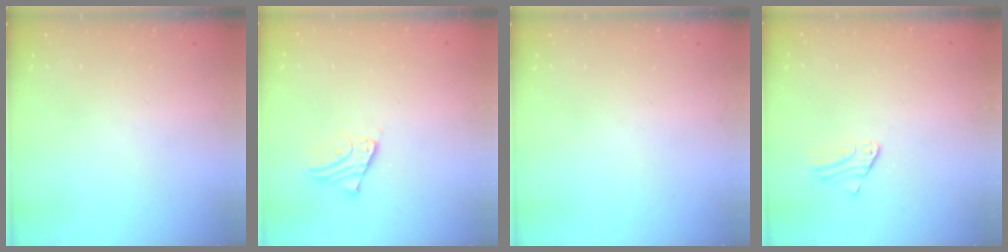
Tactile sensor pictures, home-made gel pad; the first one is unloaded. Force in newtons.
{"total": 2.8, "press": 2.8, "slide": 0.2}
{"total": 0.0}
{"total": 2.3, "press": 2.3, "slide": 0.2}